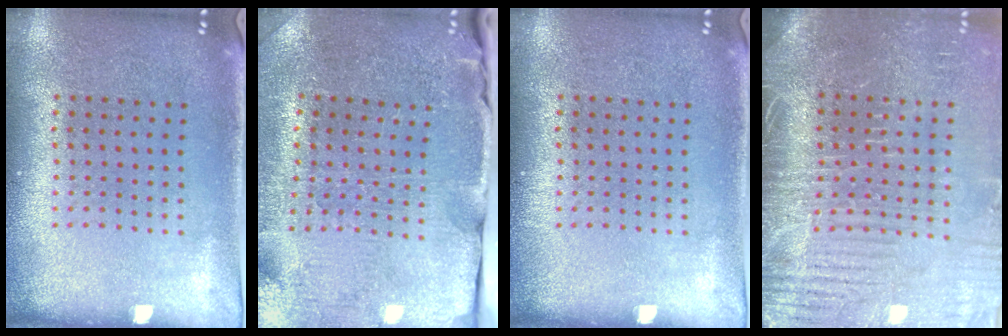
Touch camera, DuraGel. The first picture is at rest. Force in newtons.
{"total": 3.7, "press": 3.6, "slide": 0.6}
{"total": 0.0}
{"total": 4.3, "press": 3.9, "slide": 1.7}